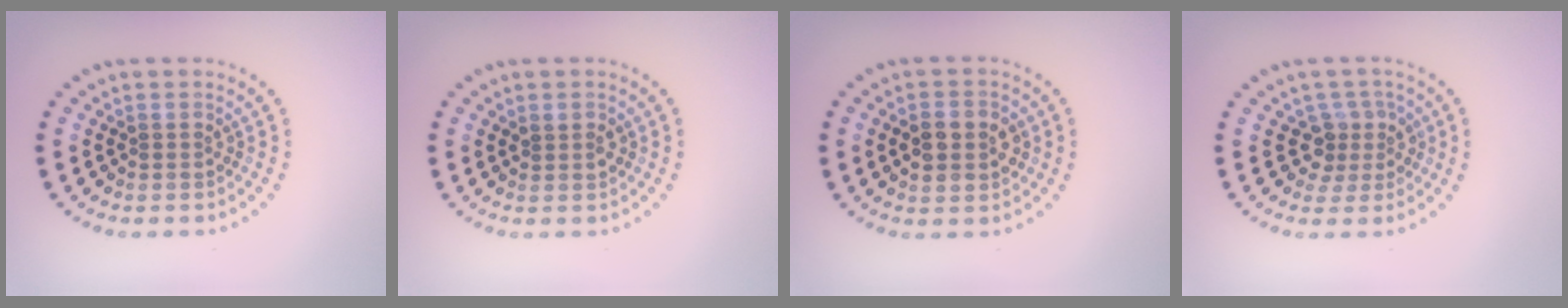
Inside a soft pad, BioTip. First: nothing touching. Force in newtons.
{"total": 1.1, "press": 1.0, "slide": 0.4}
{"total": 3.8, "press": 3.8, "slide": 0.2}
{"total": 2.9, "press": 2.1, "slide": 2.0}